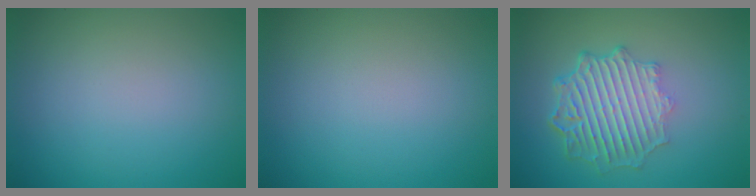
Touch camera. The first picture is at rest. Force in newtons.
{"total": 0.0}
{"total": 6.3, "press": 4.7, "slide": 4.2}